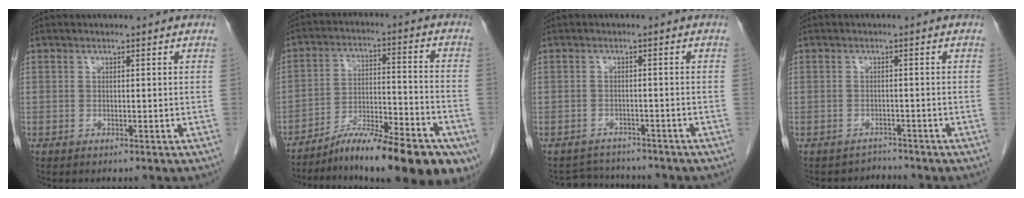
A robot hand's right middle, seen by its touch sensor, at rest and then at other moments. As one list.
[{"total": 19.6, "force": [-14.8, 3.0, 12.5], "torque": [-0.135, 0.012, -0.229]}, {"total": 4.5, "force": [-4.4, 0.8, -0.2], "torque": [-0.001, 0.002, -0.067]}, {"total": 2.0, "force": [-1.6, 0.0, -1.1], "torque": [0.019, -0.009, -0.026]}]